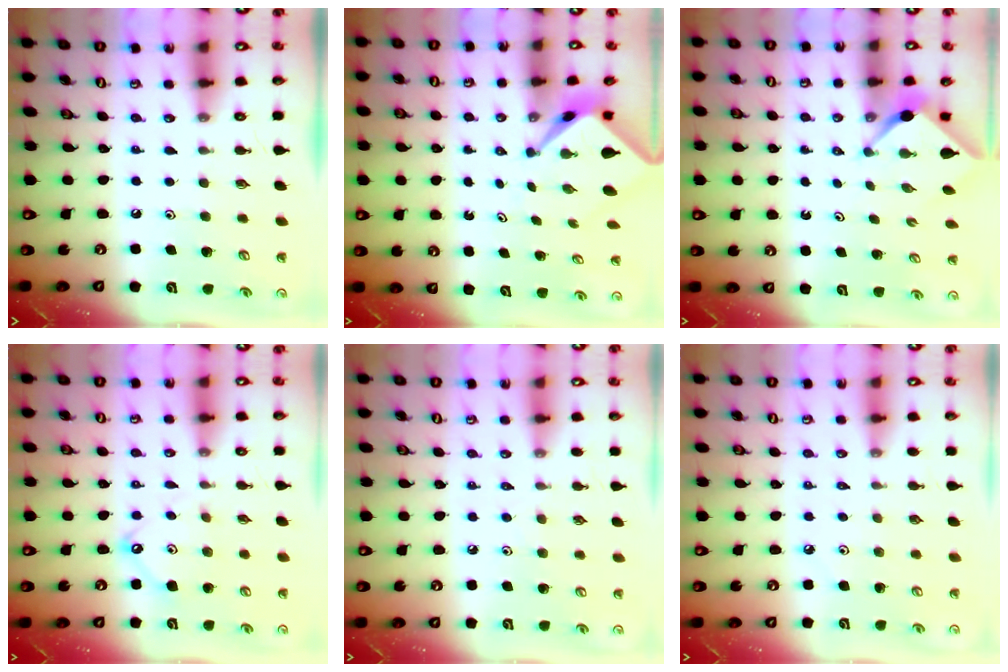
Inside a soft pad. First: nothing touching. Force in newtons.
{"total": 2.7, "press": 2.7, "slide": 0.2}
{"total": 2.5, "press": 2.5, "slide": 0.2}
{"total": 8.4, "press": 8.4, "slide": 0.9}
{"total": 4.9, "press": 4.8, "slide": 0.8}
{"total": 1.1, "press": 1.1, "slide": 0.4}